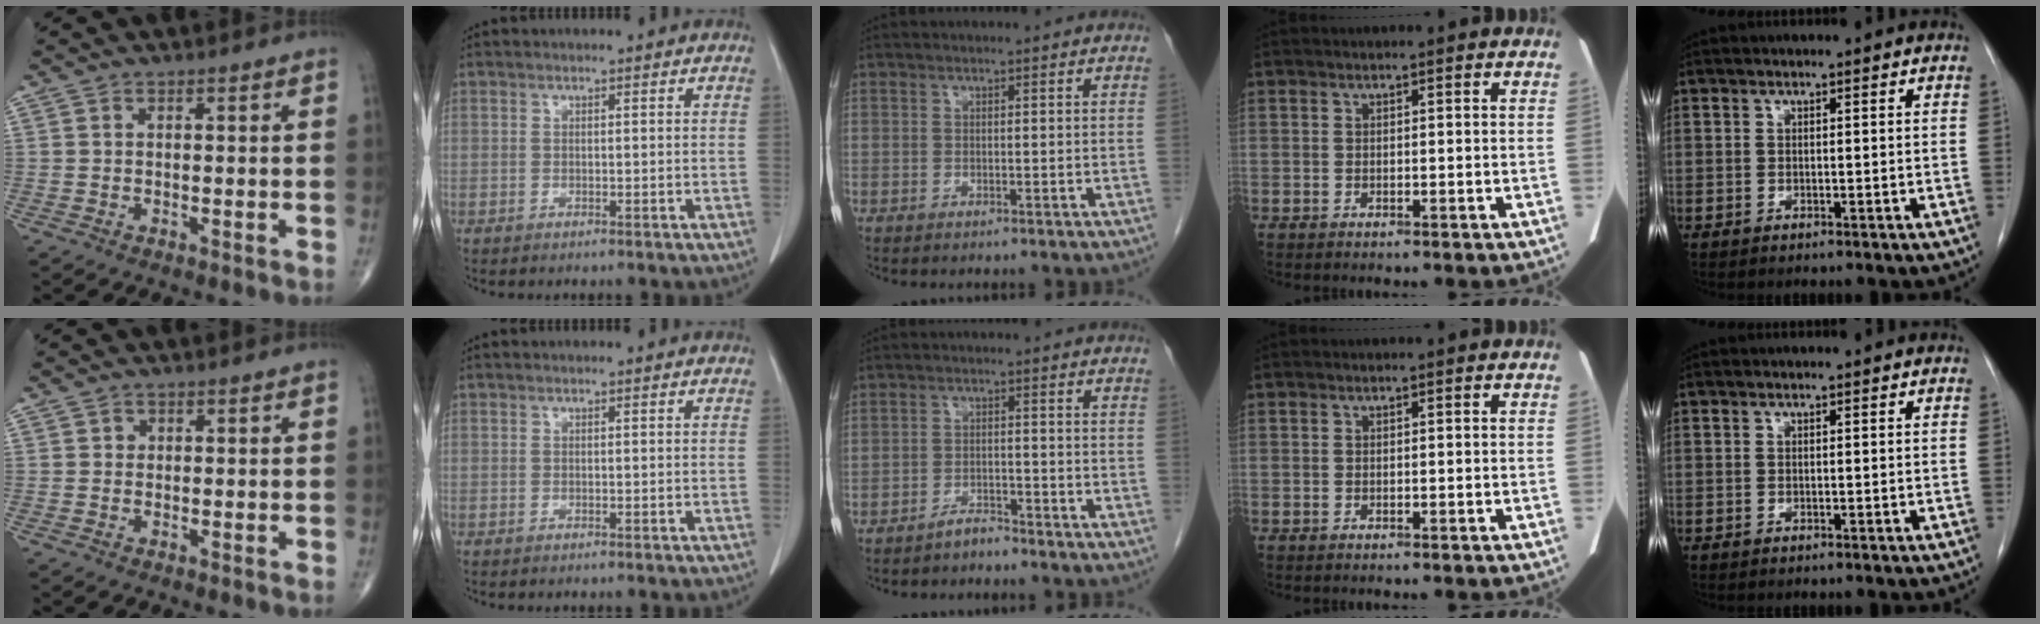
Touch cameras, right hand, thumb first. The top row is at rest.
{"thumb": {"total": 0.8, "force": [0.1, 0.8, 0.2], "torque": [0.004, 0.002, 0.000]}, "middle": {"total": 2.2, "force": [-2.1, 0.5, 0.3], "torque": [-0.004, 0.000, -0.034]}}